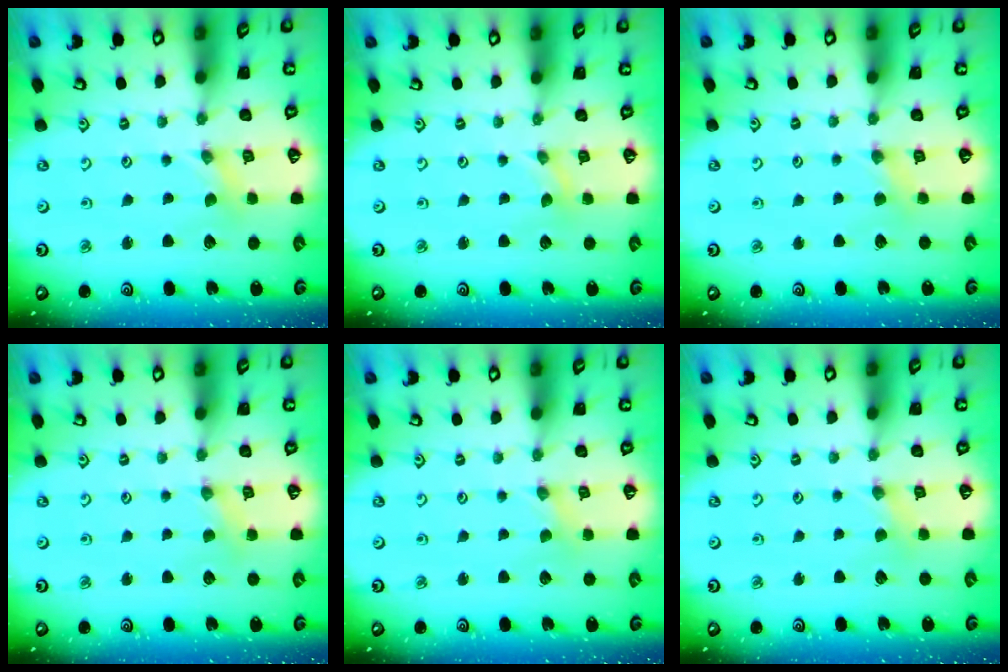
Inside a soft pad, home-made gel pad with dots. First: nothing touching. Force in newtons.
{"total": 0.0}
{"total": 2.2, "press": 2.2, "slide": 0.5}
{"total": 2.4, "press": 2.4, "slide": 0.3}
{"total": 0.0}
{"total": 1.7, "press": 1.6, "slide": 0.4}